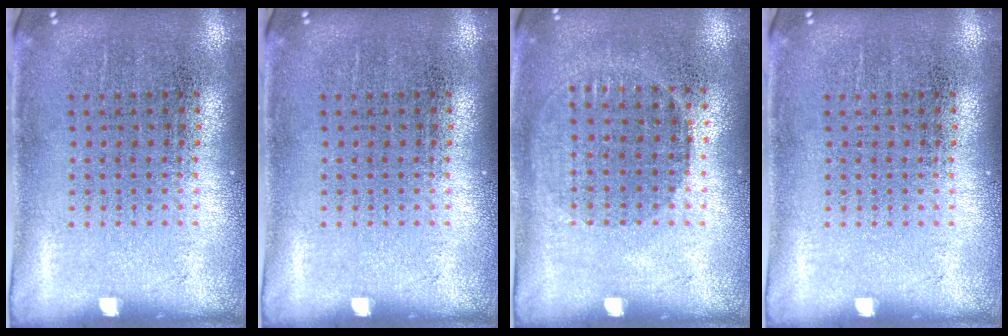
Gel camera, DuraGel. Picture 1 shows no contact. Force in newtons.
{"total": 0.0}
{"total": 1.0, "press": 0.9, "slide": 0.4}
{"total": 0.0}